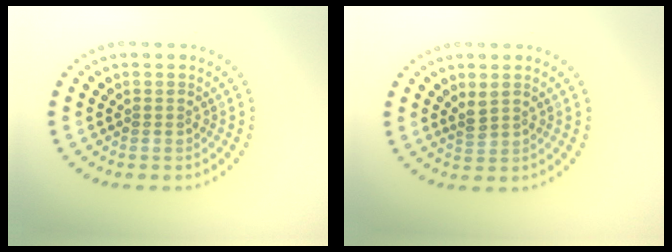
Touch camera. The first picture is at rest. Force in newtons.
{"total": 1.3, "press": 1.2, "slide": 0.6}